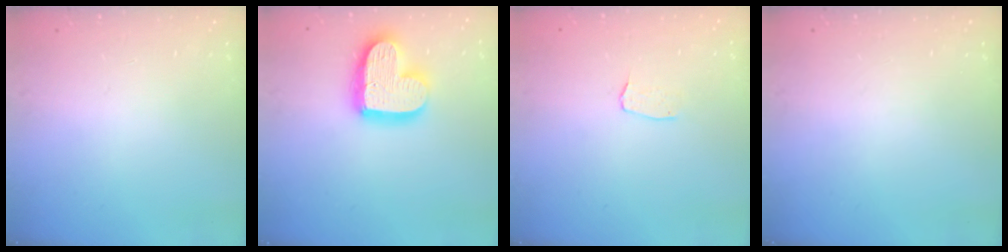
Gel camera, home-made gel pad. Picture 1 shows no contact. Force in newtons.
{"total": 17.1, "press": 17.1, "slide": 1.4}
{"total": 3.0, "press": 3.0, "slide": 0.2}
{"total": 0.0}